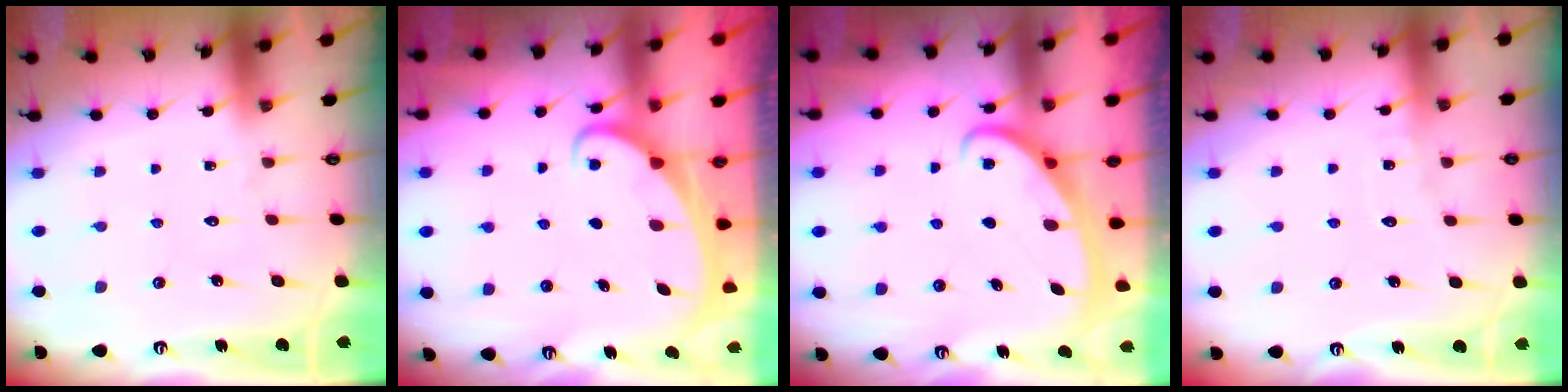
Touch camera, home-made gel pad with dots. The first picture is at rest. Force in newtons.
{"total": 2.3, "press": 2.3, "slide": 0.3}
{"total": 2.6, "press": 2.5, "slide": 0.4}
{"total": 2.7, "press": 2.7, "slide": 0.3}